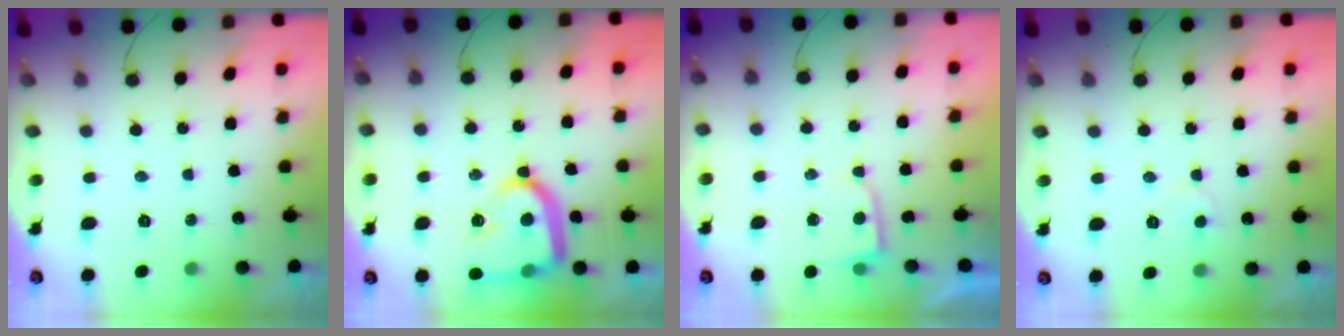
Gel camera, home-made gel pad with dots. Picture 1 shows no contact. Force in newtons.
{"total": 17.2, "press": 17.2, "slide": 1.6}
{"total": 2.1, "press": 2.1, "slide": 0.3}
{"total": 2.8, "press": 2.8, "slide": 0.1}